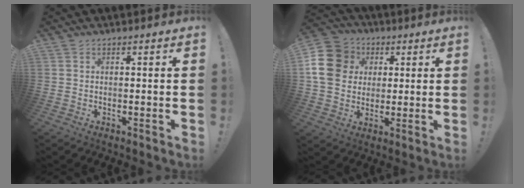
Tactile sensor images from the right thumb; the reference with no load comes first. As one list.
[{"total": 15.4, "force": [3.0, 13.1, 7.5], "torque": [-0.114, -0.005, 0.062]}]